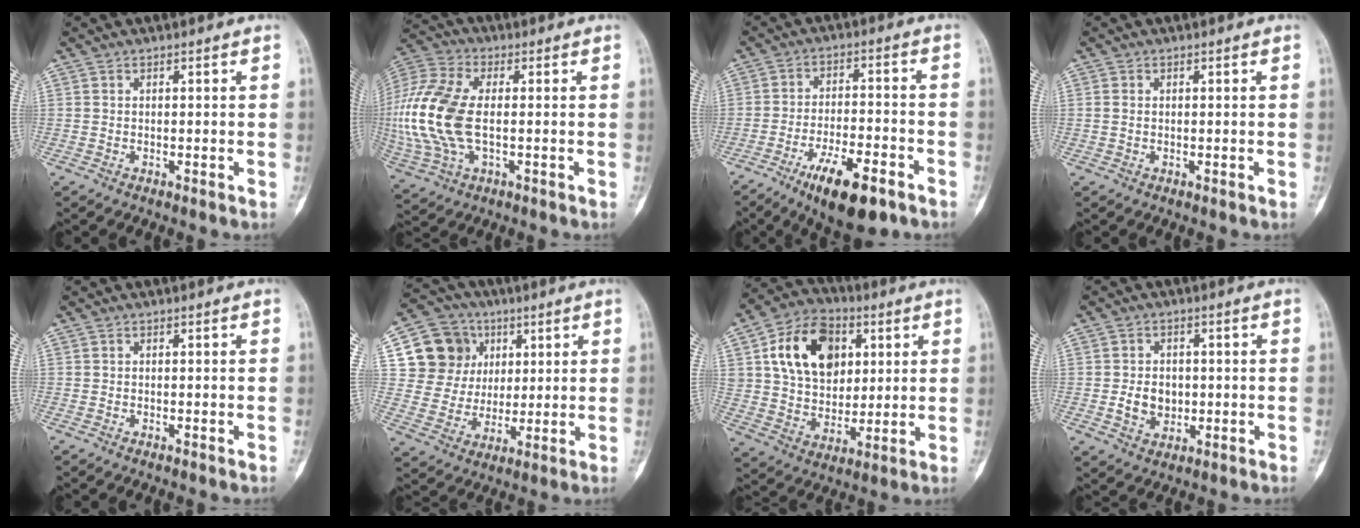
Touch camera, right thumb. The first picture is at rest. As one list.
[{"total": 18.1, "force": [-0.7, 10.0, 15.0], "torque": [-0.357, 0.007, -0.010]}, {"total": 12.9, "force": [-7.5, 4.2, 9.6], "torque": [-0.155, 0.031, -0.116]}, {"total": 0.8, "force": [0.0, 0.7, 0.5], "torque": [-0.008, 0.002, 0.000]}, {"total": 0.0}, {"total": 14.2, "force": [4.7, 12.7, 4.0], "torque": [-0.029, 0.004, 0.090]}, {"total": 17.1, "force": [5.4, 12.4, 10.5], "torque": [-0.142, -0.005, 0.093]}, {"total": 5.4, "force": [-0.5, 4.3, 3.2], "torque": [-0.035, 0.002, -0.003]}]